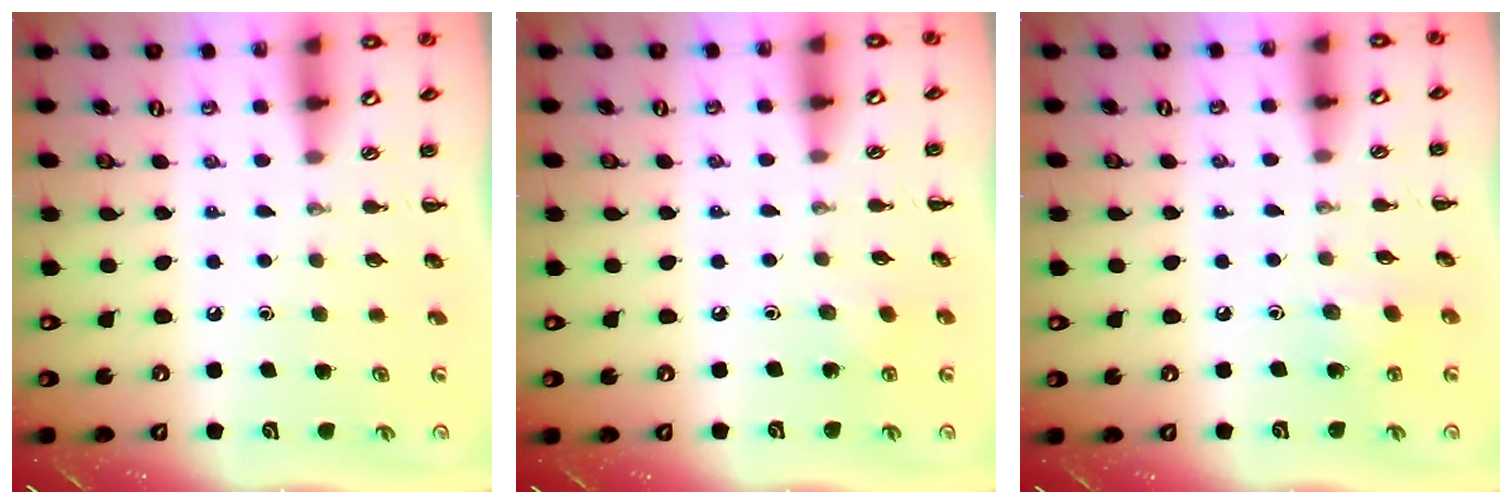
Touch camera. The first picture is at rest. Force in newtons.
{"total": 2.8, "press": 2.6, "slide": 0.9}
{"total": 3.9, "press": 3.8, "slide": 1.1}